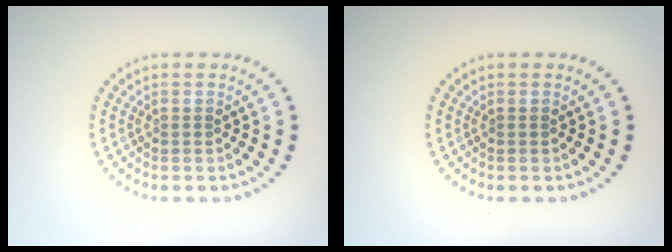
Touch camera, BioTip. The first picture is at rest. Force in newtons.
{"total": 0.0}